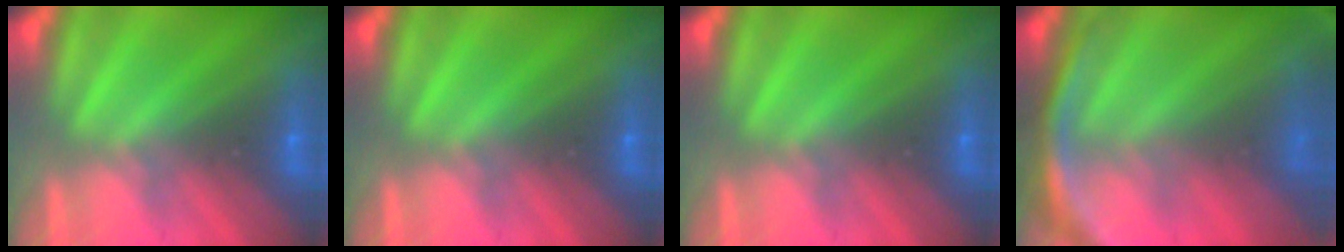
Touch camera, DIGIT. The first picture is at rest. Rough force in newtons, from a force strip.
{"total": 0.0}
{"total": 0.0}
{"total": 10.0}